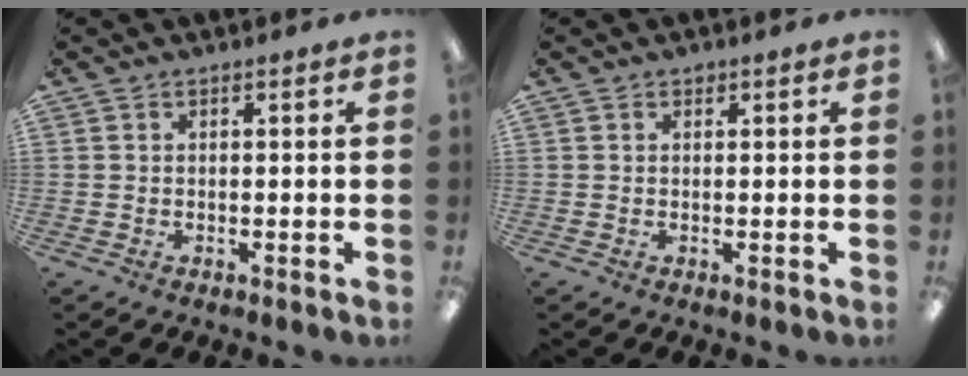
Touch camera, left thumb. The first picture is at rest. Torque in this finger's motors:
{"motor_torque": [0.12, -0.03, 0.32, -0.05, 0.02]}